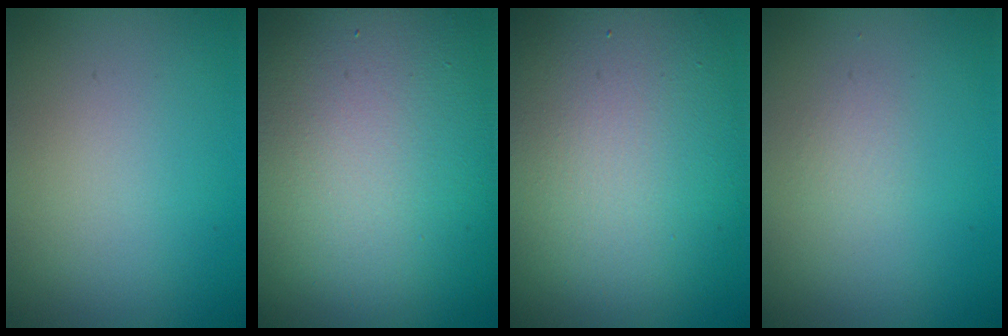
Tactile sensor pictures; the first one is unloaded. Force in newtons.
{"total": 19.4, "press": 19.4, "slide": 1.2}
{"total": 14.4, "press": 14.4, "slide": 0.9}
{"total": 0.0}